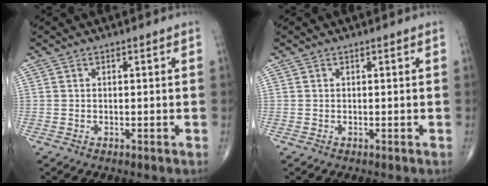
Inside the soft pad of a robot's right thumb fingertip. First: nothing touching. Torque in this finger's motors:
{"motor_torque": [0.00, 0.00, 0.00, 0.00, 0.01]}